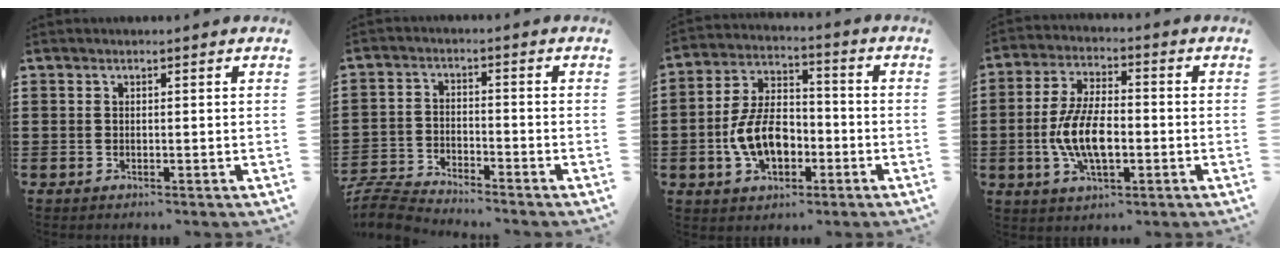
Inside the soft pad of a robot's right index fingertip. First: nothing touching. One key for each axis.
{"total": 5.3, "fx": -5.2, "fy": 0.4, "fz": 0.6, "tx": -0.036, "ty": -0.004, "tz": -0.113}
{"total": 9.2, "fx": -2.6, "fy": 5.6, "fz": 6.8, "tx": -0.146, "ty": 0.004, "tz": -0.053}
{"total": 9.3, "fx": -1.9, "fy": 4.1, "fz": 8.2, "tx": -0.189, "ty": -0.008, "tz": -0.041}